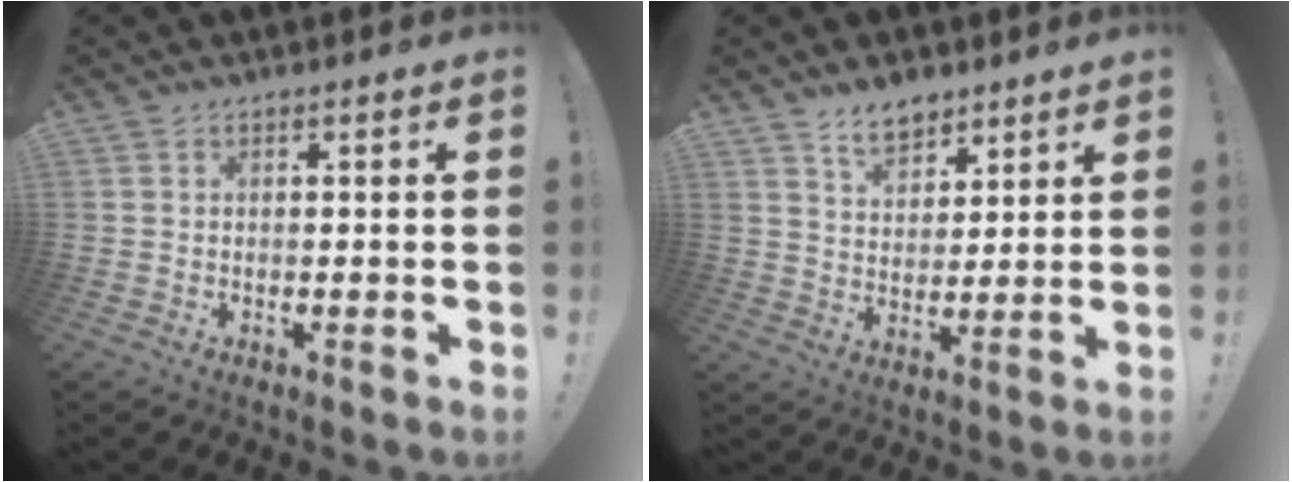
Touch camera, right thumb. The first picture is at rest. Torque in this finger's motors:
{"motor_torque": [-0.26, 1.47, 0.48, 0.50, 0.02]}